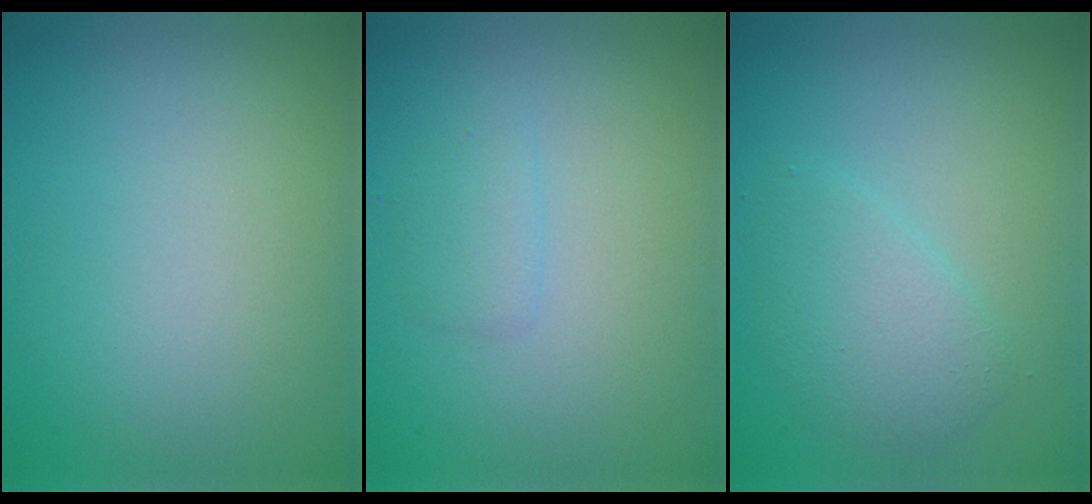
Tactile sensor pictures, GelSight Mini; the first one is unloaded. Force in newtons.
{"total": 1.2, "press": 1.2, "slide": 0.0}
{"total": 2.6, "press": 2.6, "slide": 0.3}